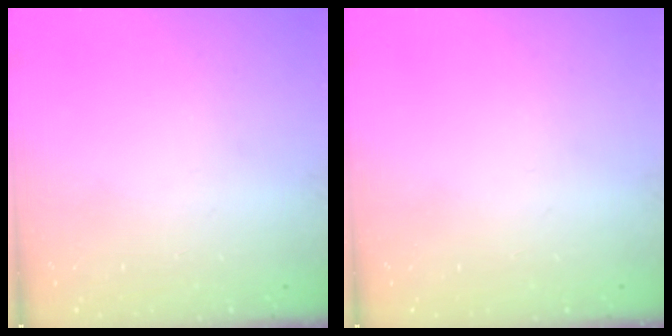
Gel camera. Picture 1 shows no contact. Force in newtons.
{"total": 0.0}